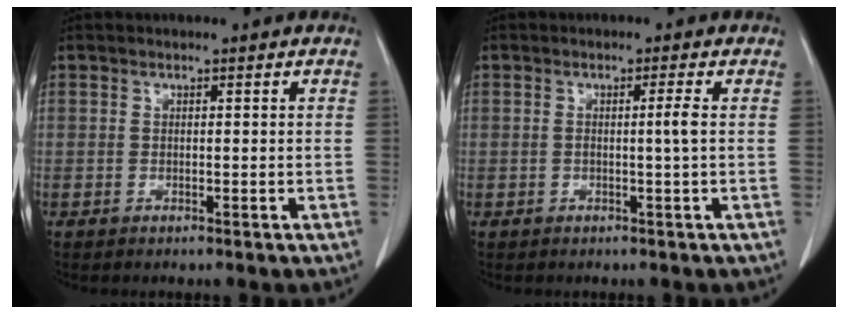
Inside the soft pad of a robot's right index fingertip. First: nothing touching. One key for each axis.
{"total": 1.7, "fx": -0.1, "fy": -0.6, "fz": 1.6, "tx": -0.030, "ty": 0.000, "tz": 0.000}